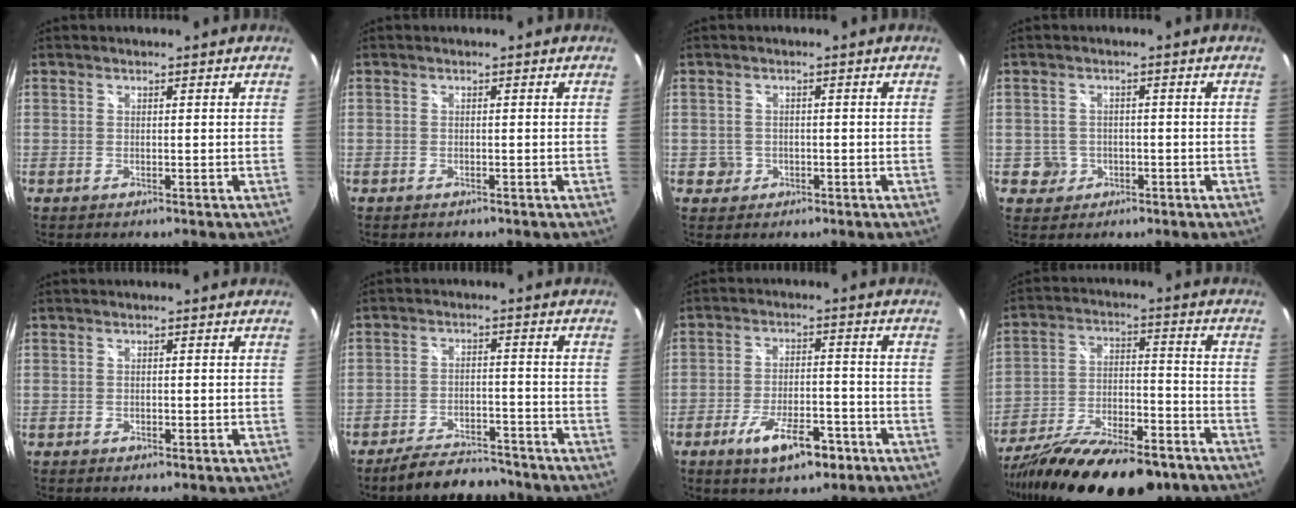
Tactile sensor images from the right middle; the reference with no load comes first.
{"total": 0.8, "force": [-0.6, 0.4, 0.2], "torque": [-0.006, 0.001, -0.009]}
{"total": 2.4, "force": [-0.7, 2.3, 0.2], "torque": [-0.007, 0.001, -0.009]}
{"total": 3.5, "force": [-1.1, 3.3, 0.3], "torque": [-0.013, 0.006, -0.013]}
{"total": 0.8, "force": [-0.4, 0.5, 0.5], "torque": [-0.007, -0.001, -0.008]}
{"total": 10.2, "force": [-9.1, 2.9, 3.7], "torque": [-0.089, 0.004, -0.131]}
{"total": 9.9, "force": [-5.8, 3.8, 7.1], "torque": [-0.140, -0.005, -0.089]}
{"total": 24.4, "force": [-18.4, 7.7, 14.1], "torque": [-0.253, -0.043, -0.282]}